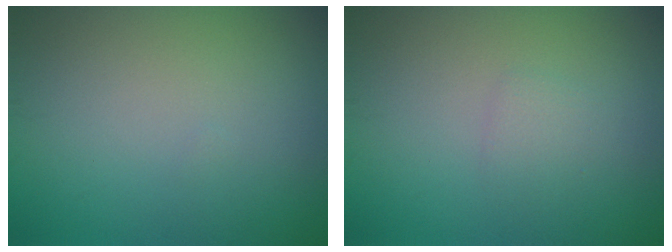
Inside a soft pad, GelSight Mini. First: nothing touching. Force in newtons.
{"total": 1.0, "press": 1.0, "slide": 0.1}